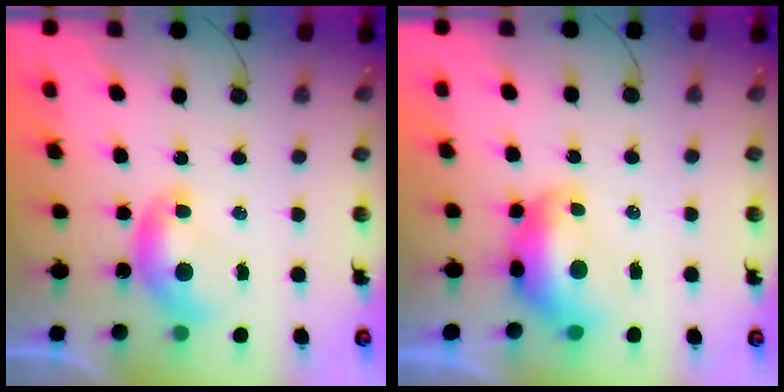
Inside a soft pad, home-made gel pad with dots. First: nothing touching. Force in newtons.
{"total": 2.7, "press": 2.5, "slide": 1.1}